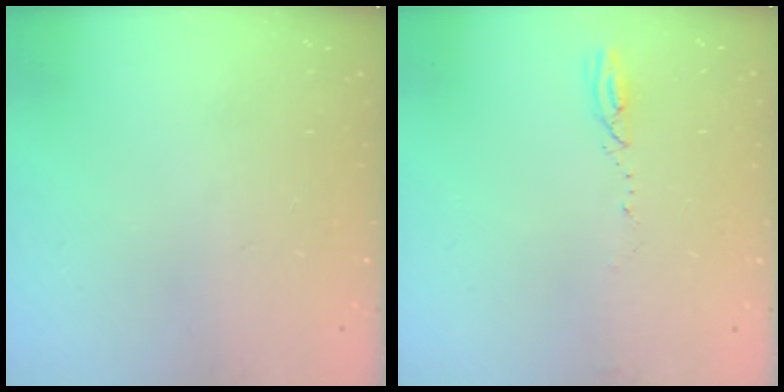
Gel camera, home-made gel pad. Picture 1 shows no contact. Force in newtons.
{"total": 2.5, "press": 2.4, "slide": 0.3}